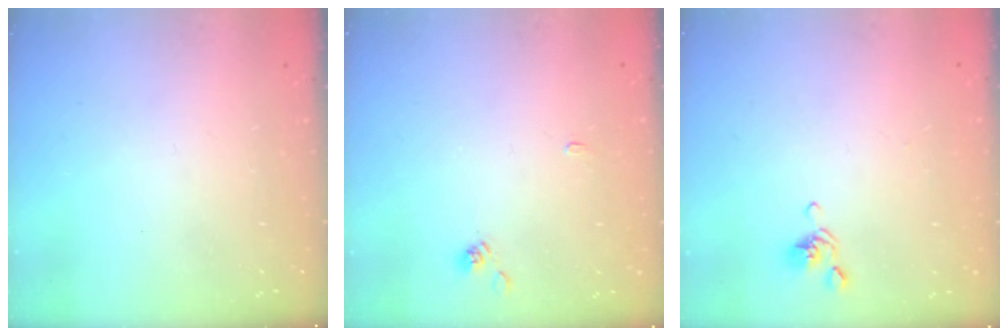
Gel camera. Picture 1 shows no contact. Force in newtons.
{"total": 2.9, "press": 2.9, "slide": 0.3}
{"total": 2.6, "press": 2.5, "slide": 0.6}